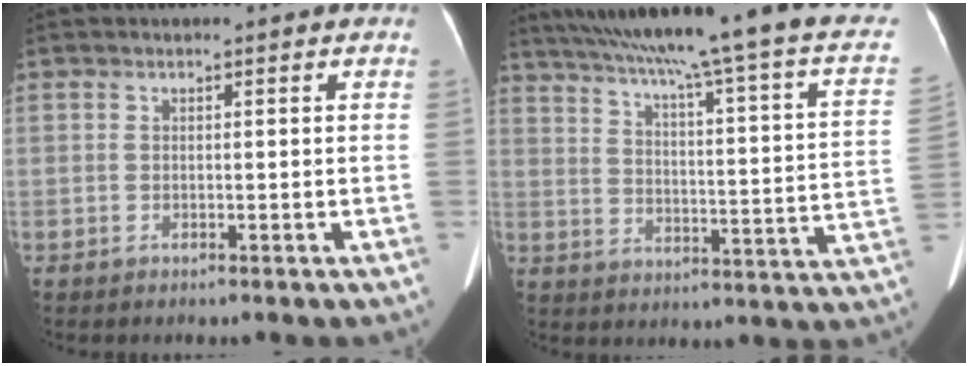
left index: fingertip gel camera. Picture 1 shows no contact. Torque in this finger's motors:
{"motor_torque": [0.00, -1.45, 0.24, 0.17]}